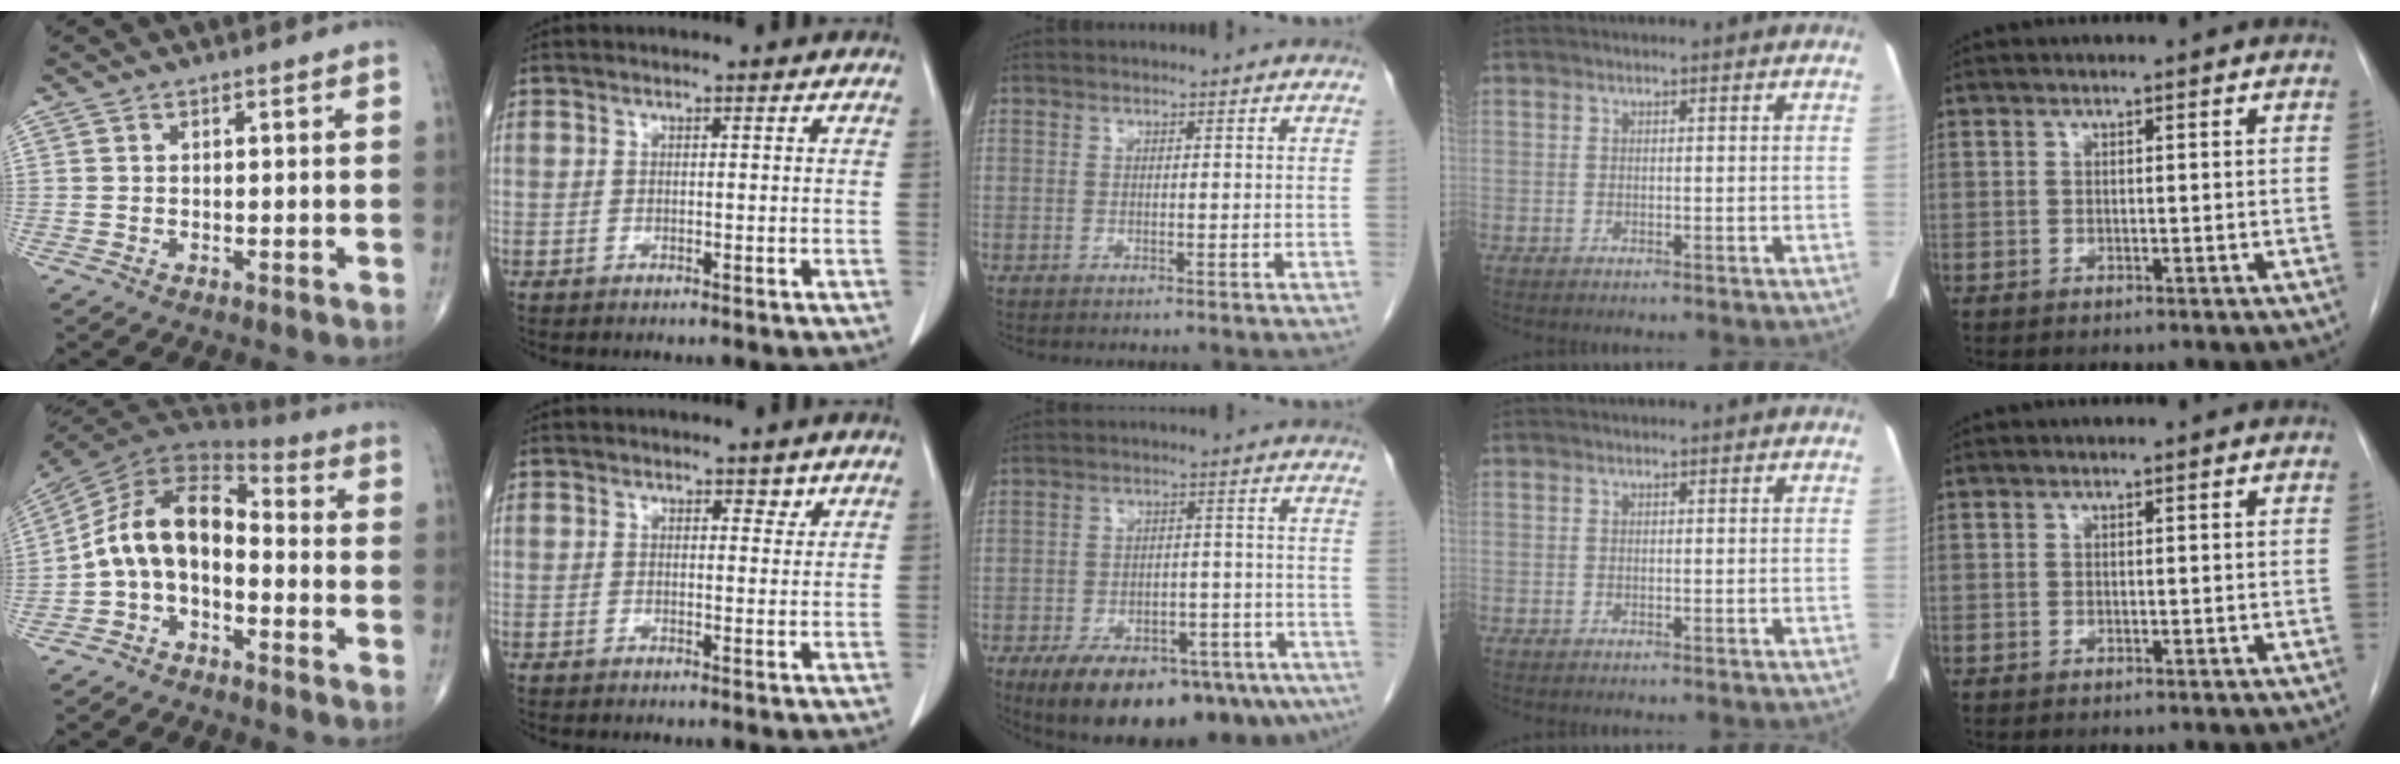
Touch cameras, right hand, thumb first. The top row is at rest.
{"thumb": {"total": 12.3, "force": [-2.9, 7.5, 9.3], "torque": [-0.151, 0.080, -0.068]}, "index": {"total": 2.0, "force": [1.2, 1.3, 0.9], "torque": [-0.015, 0.005, 0.021]}, "middle": {"total": 21.1, "force": [-14.4, 8.2, 13.0], "torque": [-0.159, 0.009, -0.194]}}